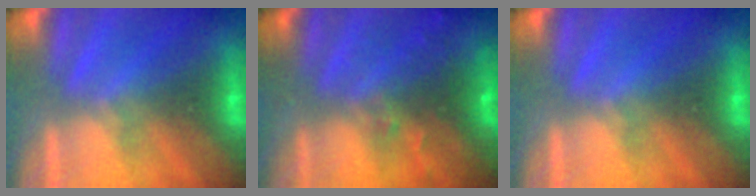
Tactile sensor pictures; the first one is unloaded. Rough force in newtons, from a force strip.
{"total": 7.6}
{"total": 0.0}